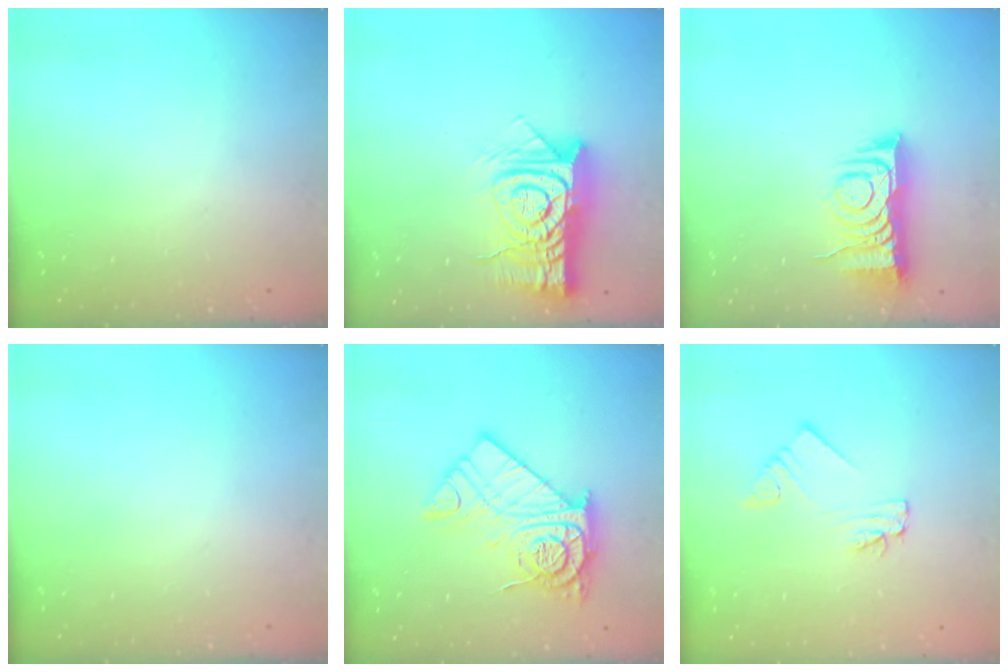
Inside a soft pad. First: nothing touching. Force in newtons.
{"total": 16.8, "press": 16.8, "slide": 1.7}
{"total": 8.4, "press": 8.4, "slide": 0.8}
{"total": 0.0}
{"total": 14.8, "press": 14.8, "slide": 1.2}
{"total": 2.0, "press": 2.0, "slide": 0.1}